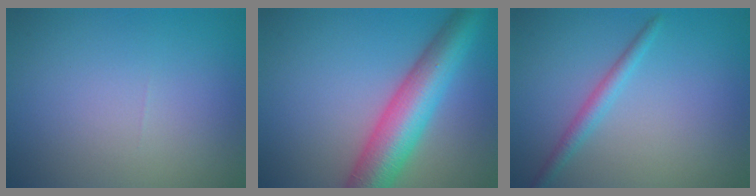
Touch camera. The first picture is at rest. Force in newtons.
{"total": 8.2, "press": 8.2, "slide": 0.2}
{"total": 1.8, "press": 1.8, "slide": 0.1}